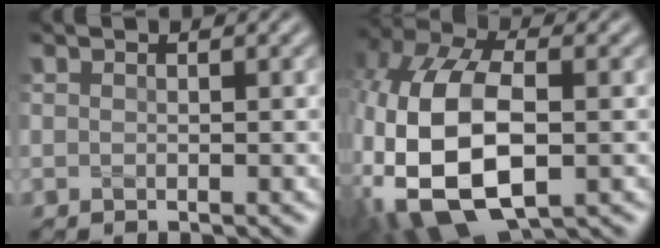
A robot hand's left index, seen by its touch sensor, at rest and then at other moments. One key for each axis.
{"total": 13.6, "fx": -1.4, "fy": 8.3, "fz": 10.7, "tx": -0.240, "ty": -0.012, "tz": -0.022}